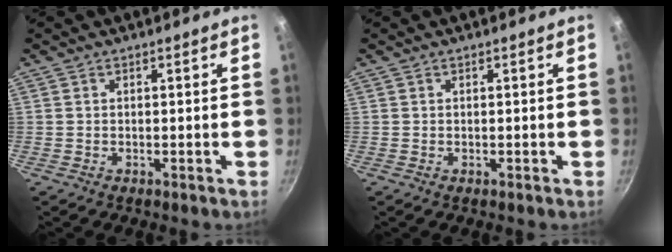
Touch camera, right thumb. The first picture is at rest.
{"total": 0.0}